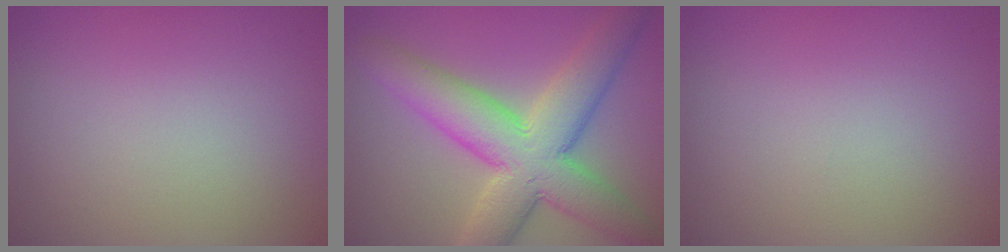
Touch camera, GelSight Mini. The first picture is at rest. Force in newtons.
{"total": 9.7, "press": 9.7, "slide": 0.3}
{"total": 0.0}